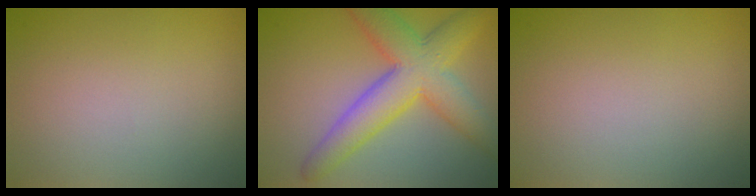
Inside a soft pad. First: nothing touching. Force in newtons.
{"total": 7.7, "press": 7.7, "slide": 0.1}
{"total": 0.0}